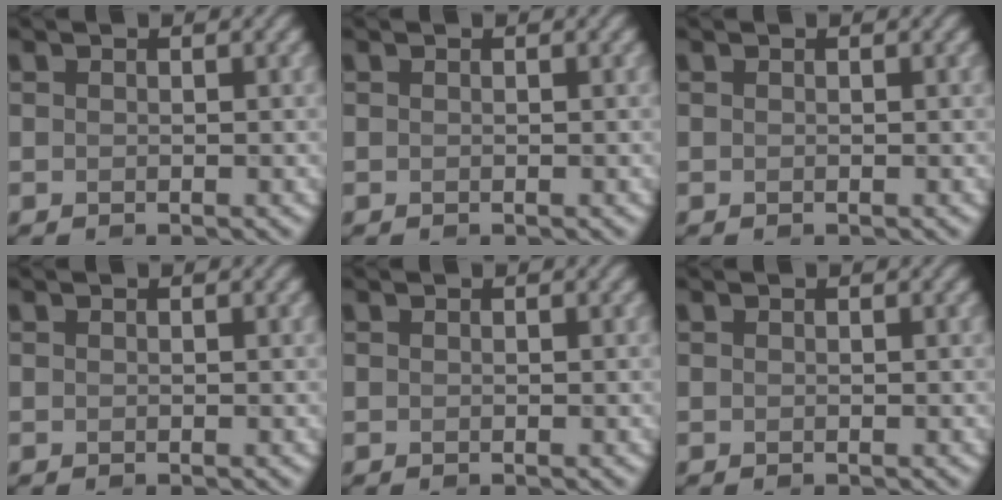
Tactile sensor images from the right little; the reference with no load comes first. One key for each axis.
{"total": 0.0}
{"total": 0.0}
{"total": 0.0}
{"total": 0.0}
{"total": 0.0}